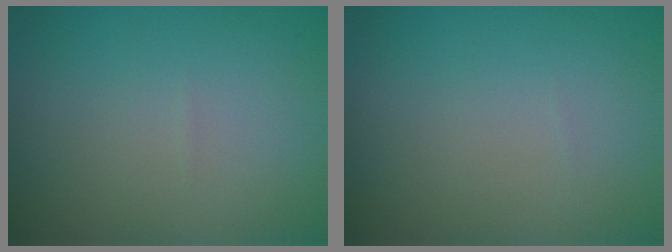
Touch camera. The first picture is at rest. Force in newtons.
{"total": 0.0}